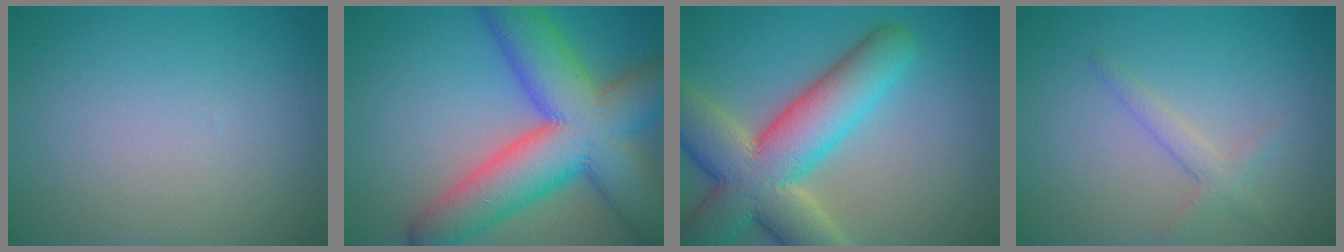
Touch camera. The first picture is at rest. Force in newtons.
{"total": 13.6, "press": 13.6, "slide": 0.3}
{"total": 11.1, "press": 11.1, "slide": 1.0}
{"total": 1.8, "press": 1.8, "slide": 0.1}